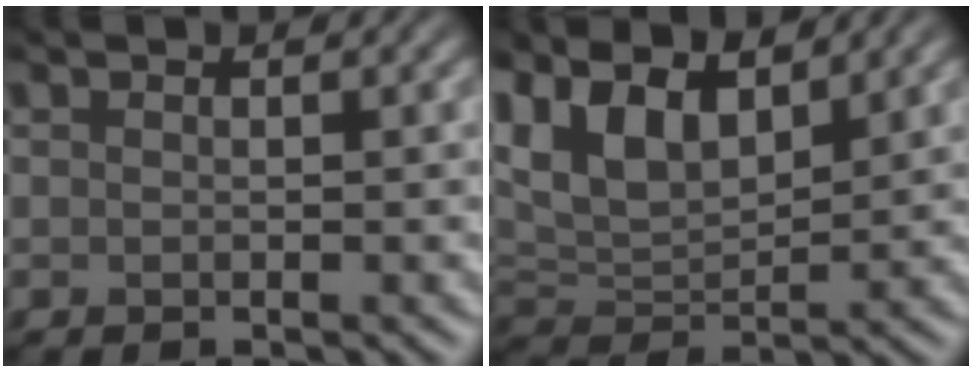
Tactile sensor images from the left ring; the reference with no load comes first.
{"total": 6.9, "force": [3.8, 3.4, 4.7], "torque": [-0.103, 0.006, 0.072]}